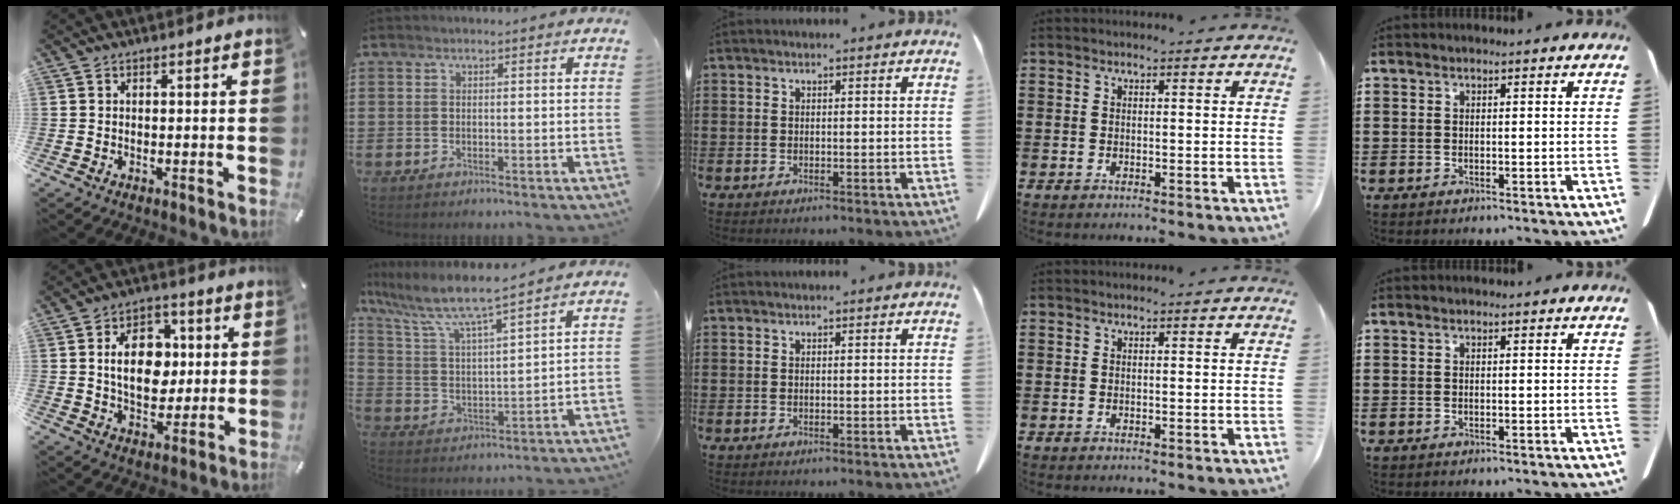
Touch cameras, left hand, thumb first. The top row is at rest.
{"thumb": {"total": 12.6, "force": [1.7, 9.1, 8.5], "torque": [-0.138, 0.005, 0.026]}, "index": {"total": 6.7, "force": [5.8, 0.4, 3.4], "torque": [-0.092, -0.033, 0.094]}}